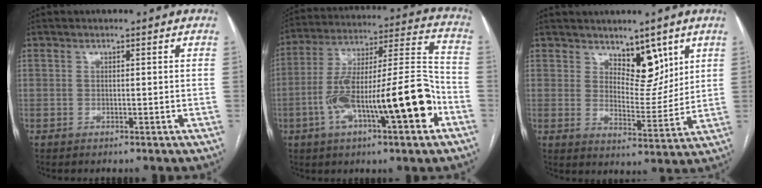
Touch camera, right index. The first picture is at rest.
{"total": 21.1, "force": [-7.1, 3.6, 19.5], "torque": [-0.313, 0.019, -0.107]}
{"total": 7.0, "force": [4.5, 3.4, 4.1], "torque": [-0.053, -0.009, 0.078]}